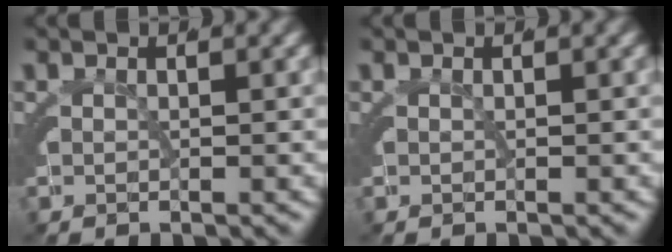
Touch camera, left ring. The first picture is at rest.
{"total": 0.0}